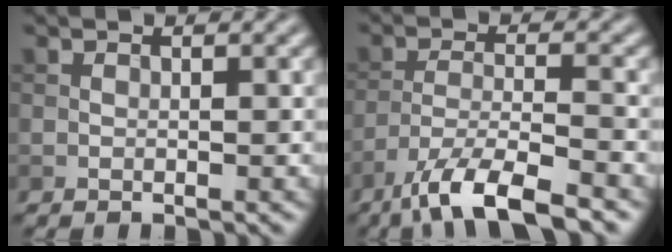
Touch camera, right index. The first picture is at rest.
{"total": 7.6, "force": [-5.5, 1.6, 5.0], "torque": [-0.087, -0.006, -0.103]}